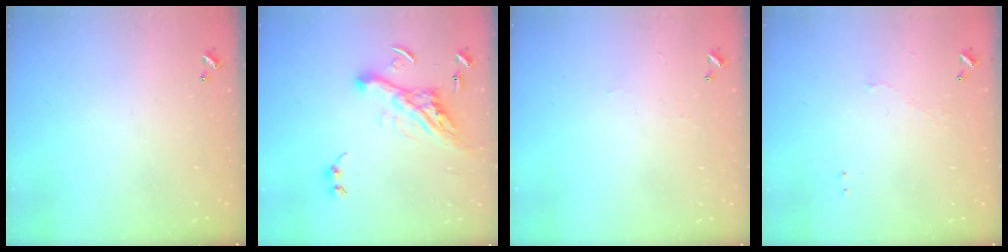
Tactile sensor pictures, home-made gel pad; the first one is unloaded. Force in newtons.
{"total": 11.8, "press": 11.6, "slide": 1.9}
{"total": 0.8, "press": 0.7, "slide": 0.5}
{"total": 1.4, "press": 1.3, "slide": 0.5}